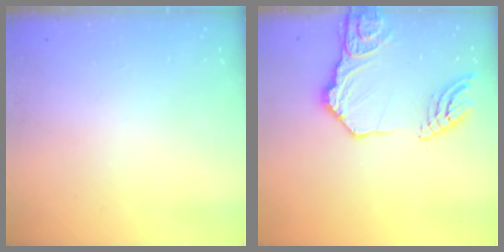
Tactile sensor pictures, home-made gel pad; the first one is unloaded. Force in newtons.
{"total": 15.8, "press": 15.8, "slide": 0.8}